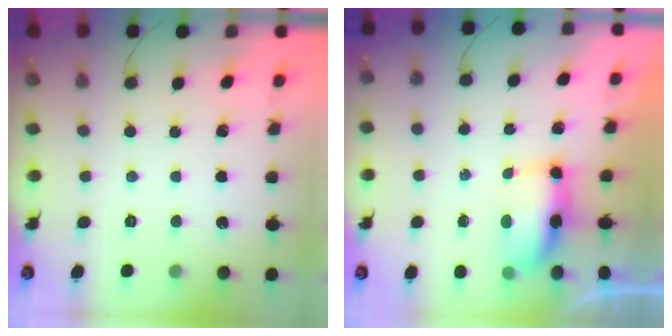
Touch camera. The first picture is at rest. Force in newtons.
{"total": 6.7, "press": 6.7, "slide": 0.5}